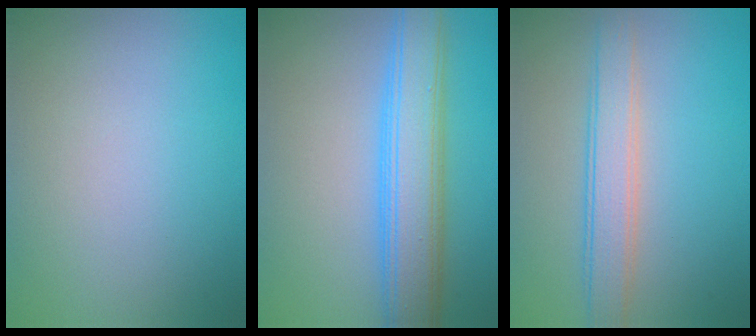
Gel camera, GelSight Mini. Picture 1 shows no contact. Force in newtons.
{"total": 6.5, "press": 6.5, "slide": 0.1}
{"total": 3.6, "press": 3.6, "slide": 0.1}